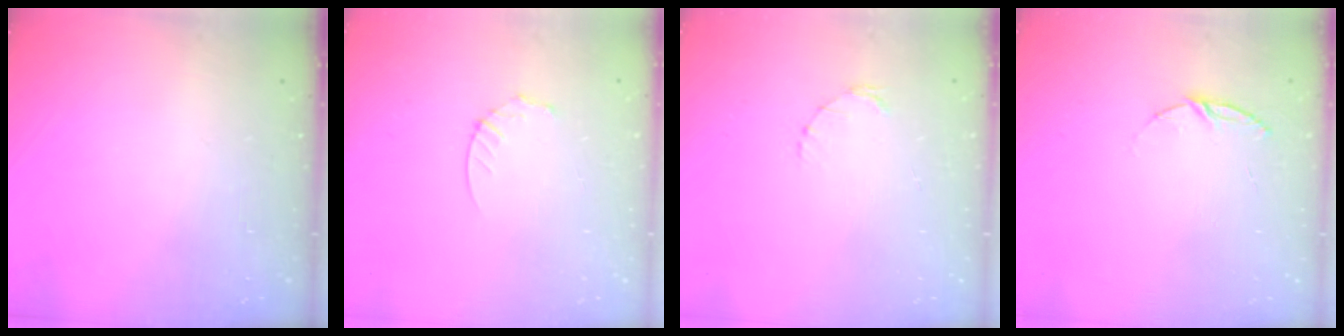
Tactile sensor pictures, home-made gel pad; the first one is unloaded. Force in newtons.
{"total": 3.5, "press": 3.5, "slide": 0.3}
{"total": 1.6, "press": 1.5, "slide": 0.3}
{"total": 5.9, "press": 5.8, "slide": 0.6}